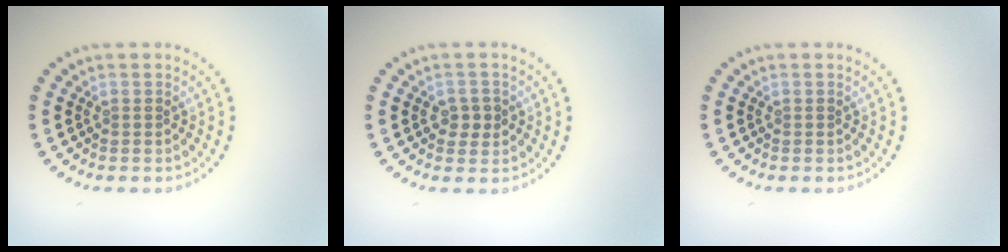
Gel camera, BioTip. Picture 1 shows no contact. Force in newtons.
{"total": 1.9, "press": 1.8, "slide": 0.4}
{"total": 0.0}